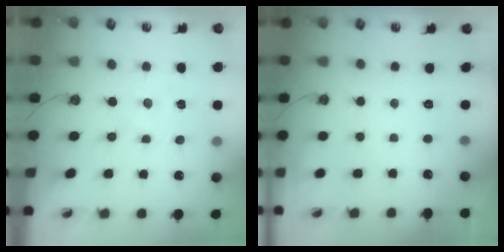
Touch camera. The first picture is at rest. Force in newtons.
{"total": 0.0}